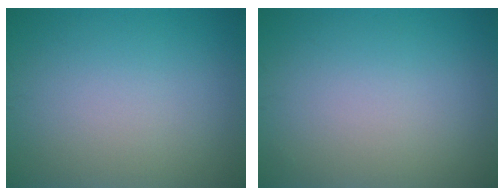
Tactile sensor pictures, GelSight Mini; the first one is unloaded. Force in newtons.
{"total": 0.0}